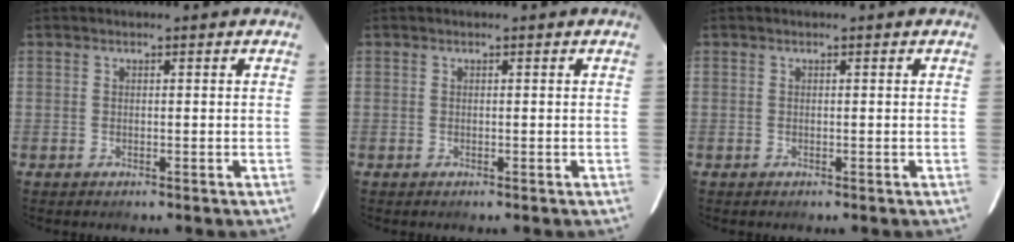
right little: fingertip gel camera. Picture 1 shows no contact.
{"total": 0.0}
{"total": 0.0}